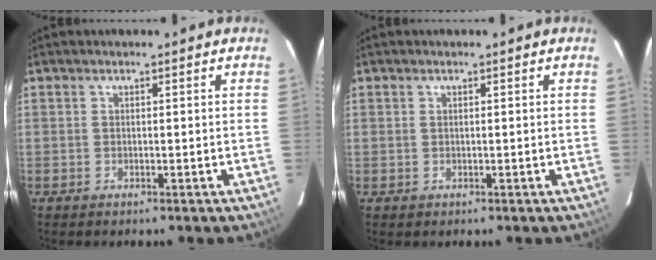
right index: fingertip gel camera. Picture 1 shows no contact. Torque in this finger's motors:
{"motor_torque": [-0.29, 0.05, -0.63, -0.21]}